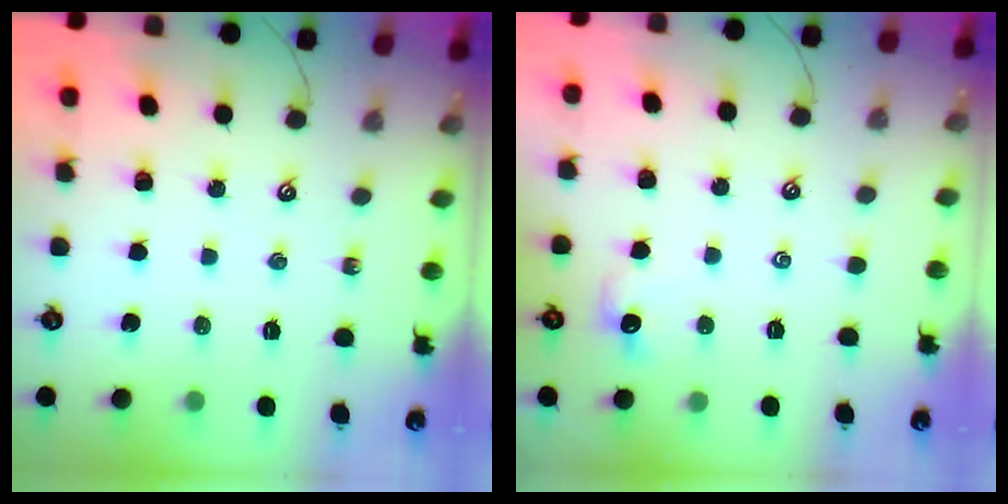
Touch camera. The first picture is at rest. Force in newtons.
{"total": 1.0, "press": 0.8, "slide": 0.6}